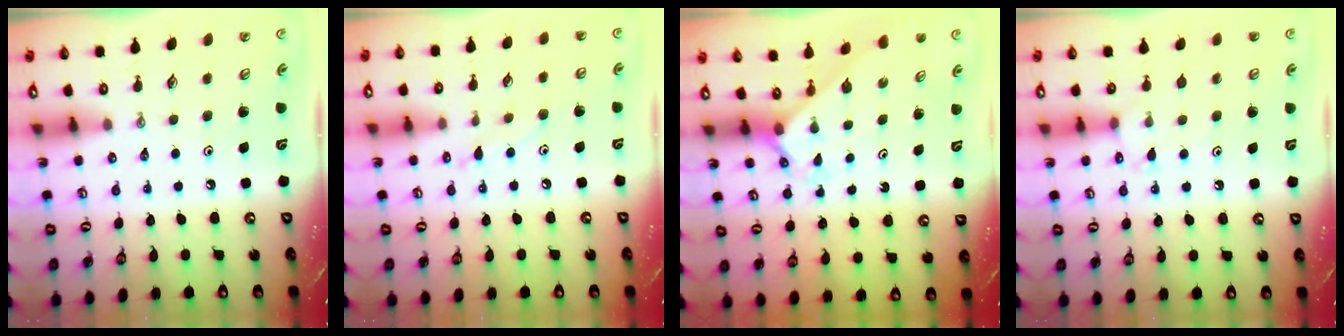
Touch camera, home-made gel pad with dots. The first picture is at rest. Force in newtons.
{"total": 6.5, "press": 6.5, "slide": 0.5}
{"total": 1.9, "press": 1.9, "slide": 0.2}
{"total": 5.2, "press": 5.1, "slide": 0.7}